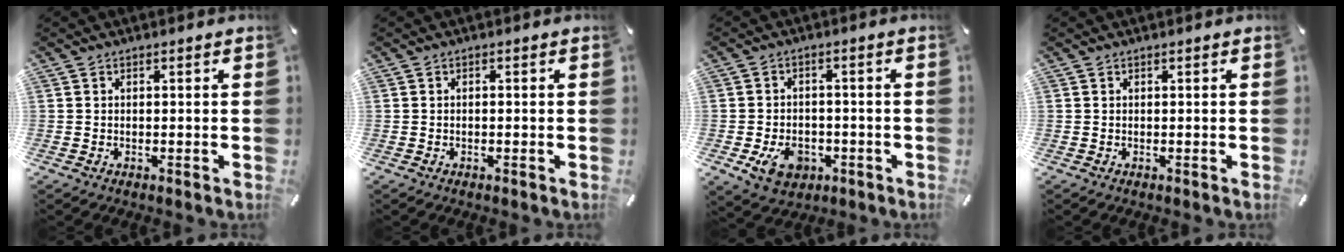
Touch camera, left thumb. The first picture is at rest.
{"total": 0.7, "force": [-0.4, 0.2, 0.5], "torque": [-0.010, -0.002, -0.006]}
{"total": 8.1, "force": [-2.7, 6.2, 4.5], "torque": [-0.085, 0.009, -0.050]}
{"total": 0.0}